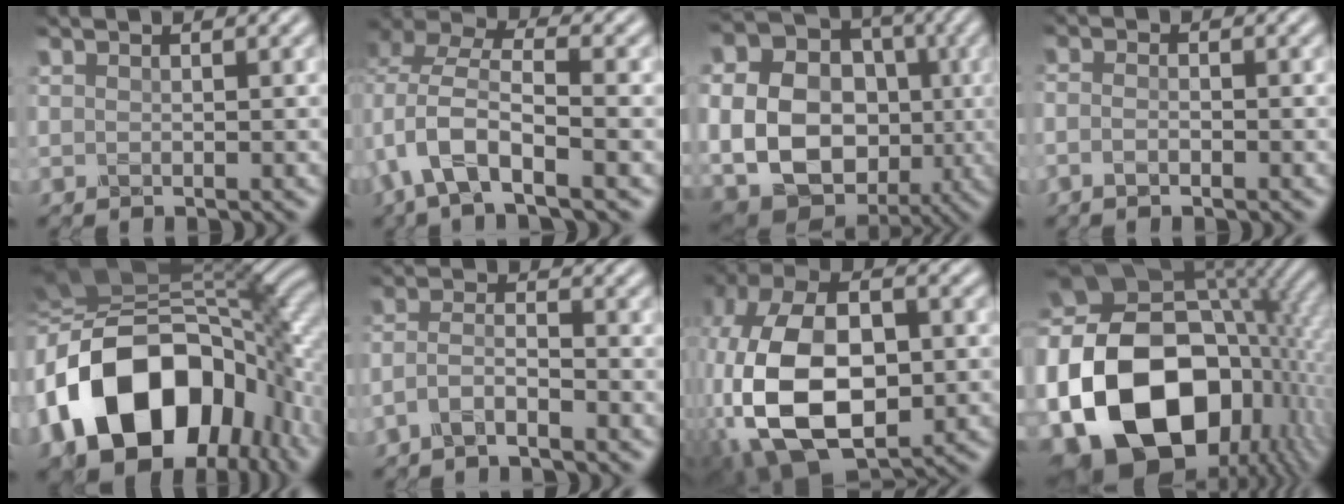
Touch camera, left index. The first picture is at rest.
{"total": 7.8, "force": [-2.1, 3.9, 6.4], "torque": [-0.127, 0.009, -0.047]}
{"total": 15.6, "force": [-1.5, 13.1, 8.4], "torque": [-0.175, -0.010, -0.028]}
{"total": 1.7, "force": [-0.8, 0.7, 1.4], "torque": [-0.021, -0.004, -0.017]}
{"total": 18.3, "force": [-4.0, 12.0, 13.2], "torque": [-0.252, -0.012, -0.060]}
{"total": 2.9, "force": [-1.8, 0.9, 2.1], "torque": [-0.047, 0.008, -0.046]}
{"total": 16.6, "force": [-2.9, 9.8, 13.0], "torque": [-0.280, -0.003, -0.054]}
{"total": 22.2, "force": [-4.5, 16.0, 14.6], "torque": [-0.333, -0.052, -0.059]}